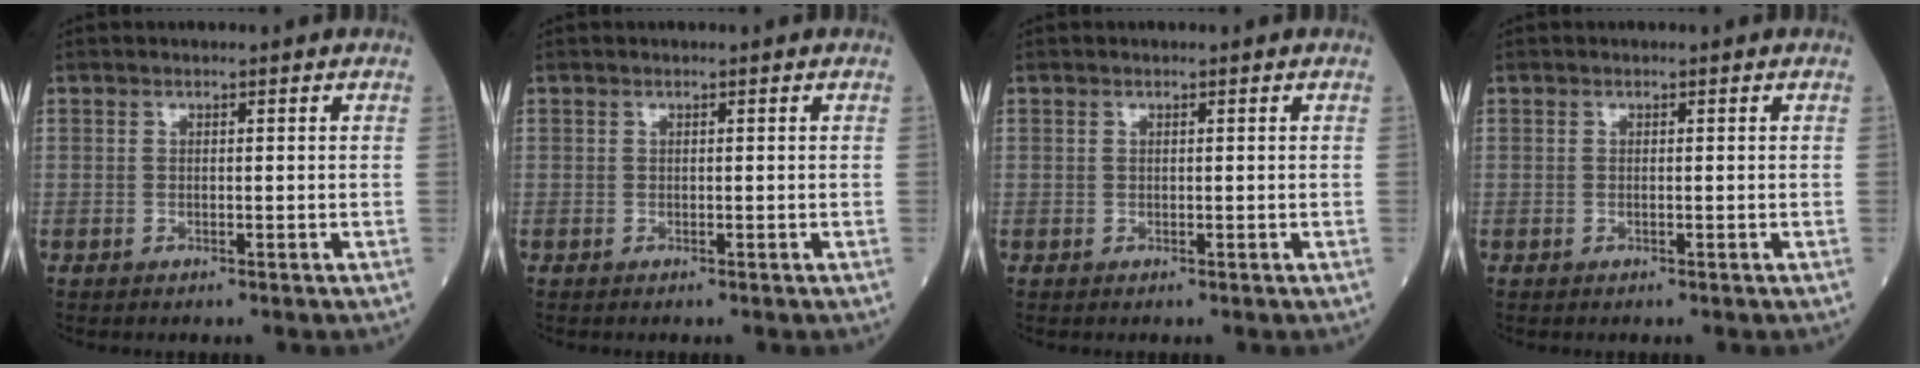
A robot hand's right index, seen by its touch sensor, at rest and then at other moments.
{"total": 0.0}
{"total": 0.0}
{"total": 0.0}